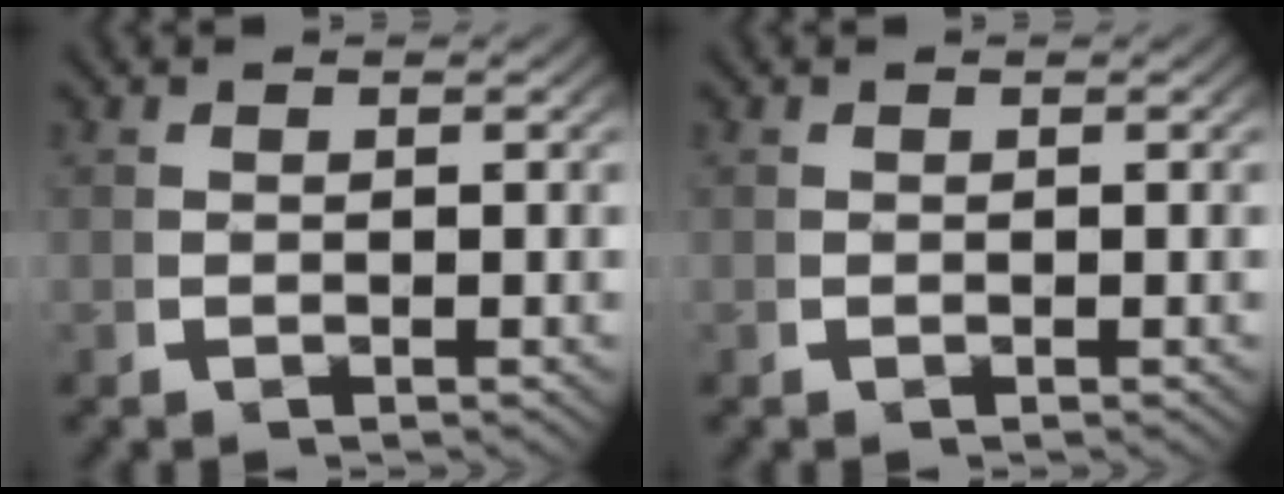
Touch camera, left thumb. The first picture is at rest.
{"total": 0.6, "force": [0.3, -0.5, -0.2], "torque": [0.007, -0.001, 0.007]}